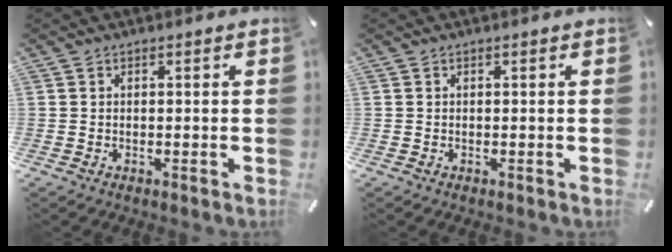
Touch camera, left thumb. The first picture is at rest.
{"total": 0.0}